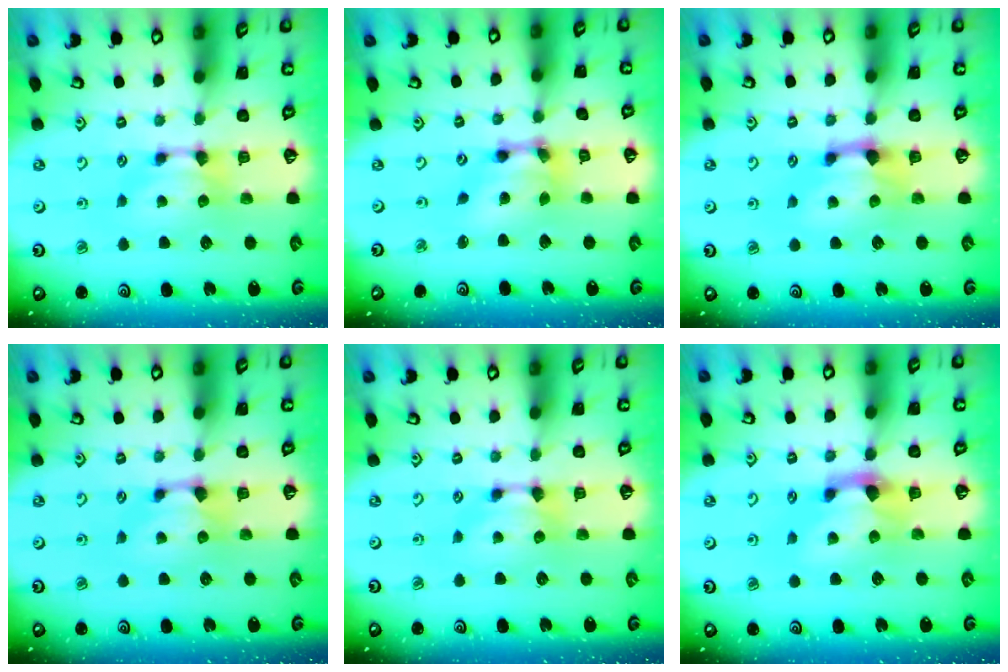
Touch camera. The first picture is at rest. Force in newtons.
{"total": 7.8, "press": 7.1, "slide": 3.2}
{"total": 1.7, "press": 1.1, "slide": 1.3}
{"total": 0.9, "press": 0.6, "slide": 0.7}
{"total": 0.0}
{"total": 2.6, "press": 2.0, "slide": 1.7}